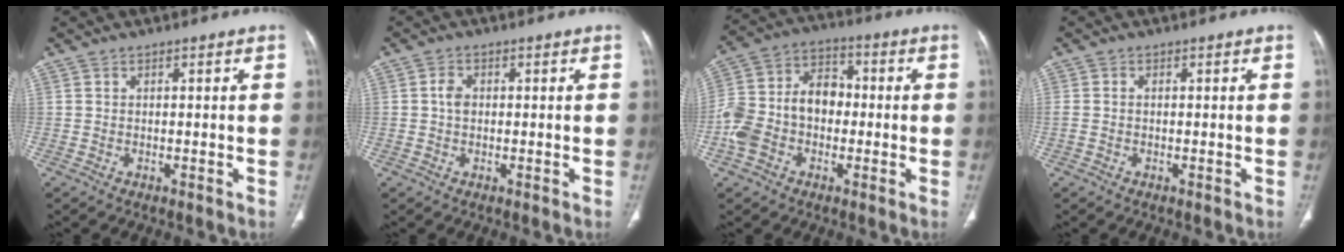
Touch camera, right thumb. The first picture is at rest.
{"total": 2.2, "force": [0.1, 1.6, 1.5], "torque": [-0.022, 0.004, -0.002]}
{"total": 13.6, "force": [-2.2, 10.0, 9.0], "torque": [-0.161, 0.051, -0.049]}
{"total": 1.2, "force": [-0.2, 0.9, 0.9], "torque": [-0.021, 0.002, -0.004]}